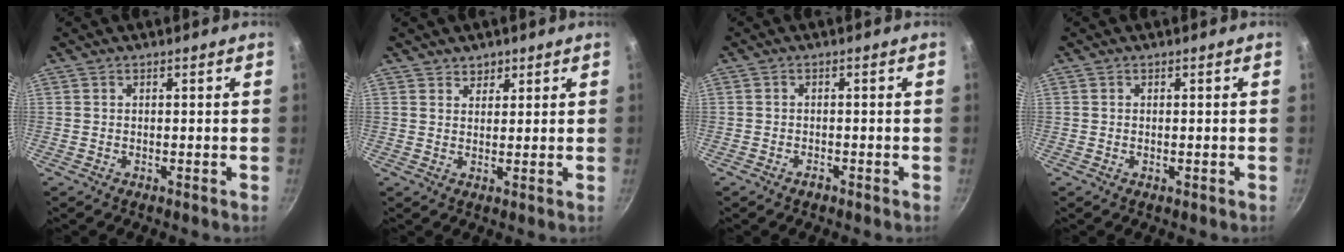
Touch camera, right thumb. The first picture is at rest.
{"total": 2.3, "force": [1.6, 1.6, 0.3], "torque": [0.011, -0.008, 0.024]}
{"total": 1.6, "force": [-1.1, 0.8, 0.6], "torque": [-0.012, 0.013, -0.020]}
{"total": 0.6, "force": [-0.2, 0.3, 0.5], "torque": [-0.009, 0.003, -0.004]}